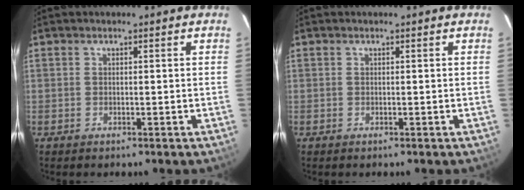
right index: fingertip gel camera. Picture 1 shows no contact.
{"total": 0.0}